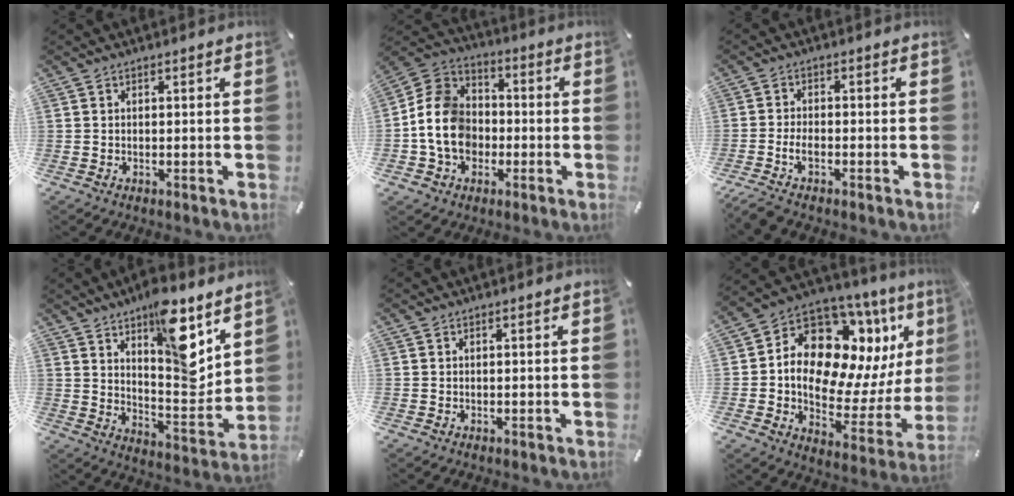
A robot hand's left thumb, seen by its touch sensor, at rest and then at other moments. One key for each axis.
{"total": 12.7, "fx": -2.8, "fy": 10.7, "fz": 6.3, "tx": -0.145, "ty": 0.033, "tz": -0.049}
{"total": 3.7, "fx": -2.2, "fy": 1.4, "fz": 2.7, "tx": -0.066, "ty": 0.002, "tz": -0.045}
{"total": 14.1, "fx": 9.4, "fy": 5.2, "fz": 9.1, "tx": -0.104, "ty": -0.083, "tz": 0.158}
{"total": 0.0}
{"total": 15.8, "fx": 6.2, "fy": 11.0, "fz": 9.5, "tx": -0.143, "ty": -0.066, "tz": 0.111}